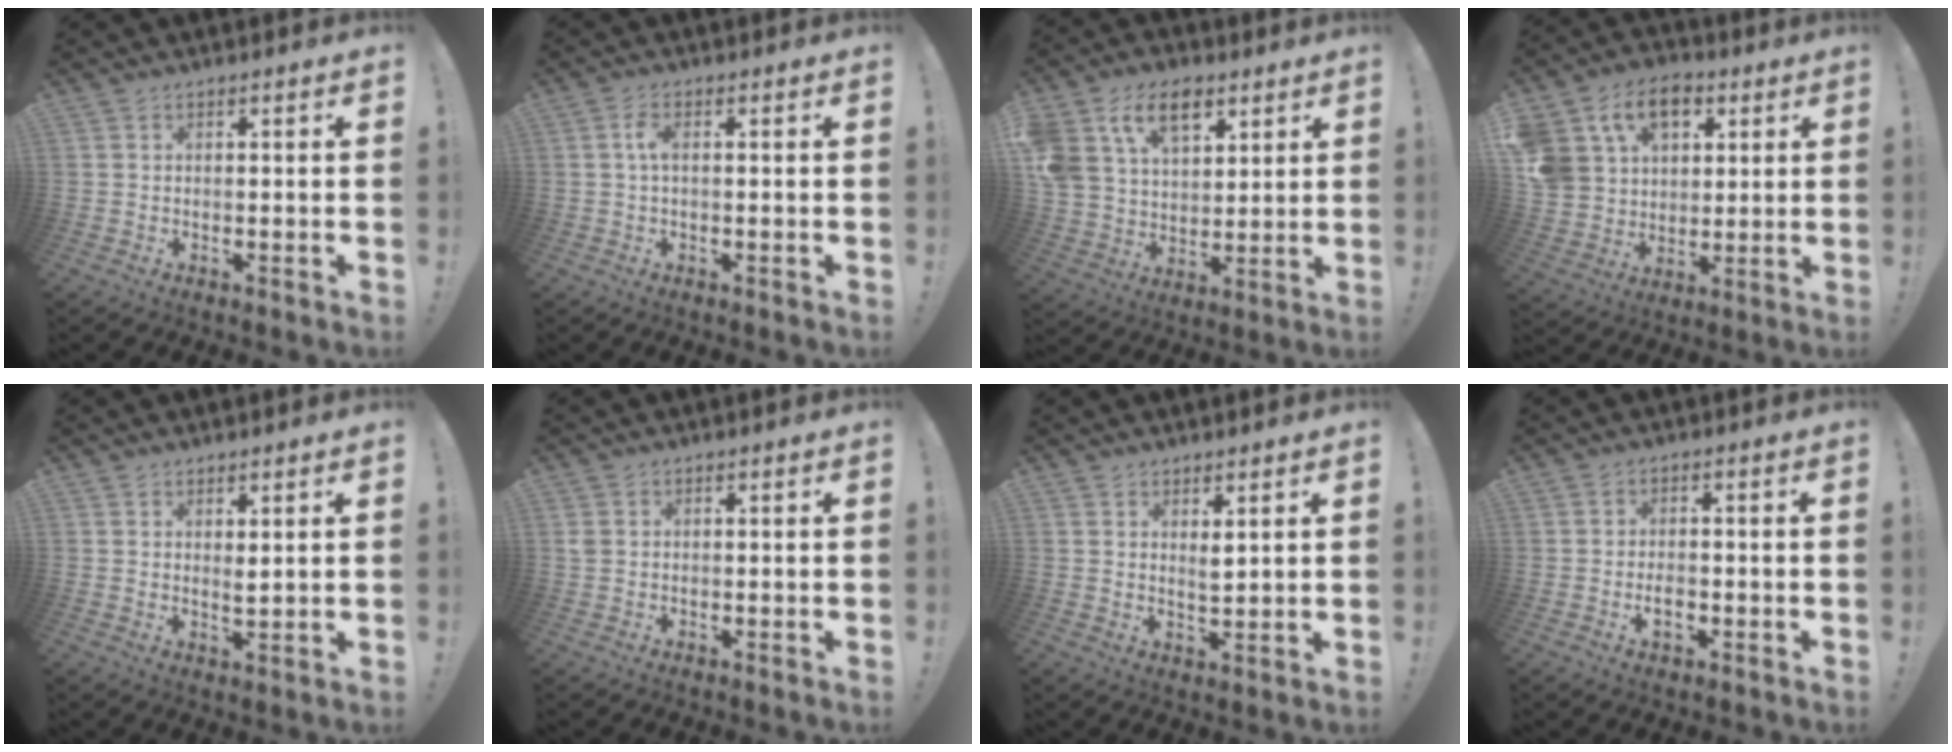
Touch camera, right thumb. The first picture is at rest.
{"total": 3.4, "force": [0.3, 1.5, 3.0], "torque": [-0.059, 0.003, 0.002]}
{"total": 15.6, "force": [8.0, 10.5, 8.4], "torque": [-0.153, -0.031, 0.154]}
{"total": 16.2, "force": [7.2, 12.0, 8.2], "torque": [-0.122, -0.022, 0.144]}
{"total": 2.8, "force": [2.0, 1.1, 1.6], "torque": [-0.006, -0.021, 0.031]}
{"total": 1.6, "force": [0.4, 1.3, 0.8], "torque": [-0.017, 0.005, 0.009]}
{"total": 3.2, "force": [2.3, 1.2, 1.8], "torque": [-0.023, -0.017, 0.038]}
{"total": 3.6, "force": [-1.5, 2.0, 2.5], "torque": [-0.044, 0.005, -0.028]}